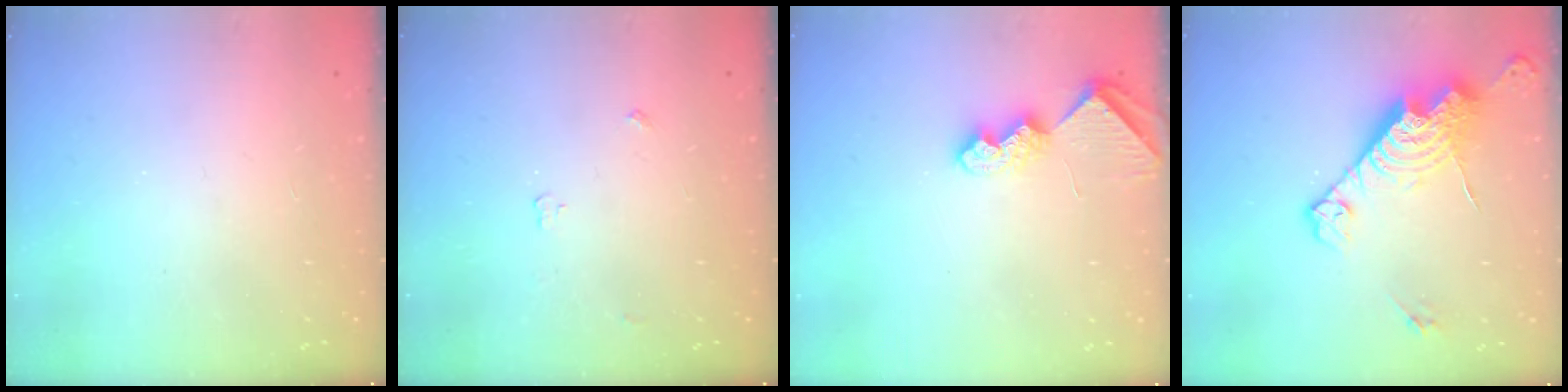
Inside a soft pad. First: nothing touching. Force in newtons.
{"total": 2.8, "press": 2.8, "slide": 0.5}
{"total": 7.3, "press": 7.3, "slide": 0.4}
{"total": 16.6, "press": 16.5, "slide": 1.4}